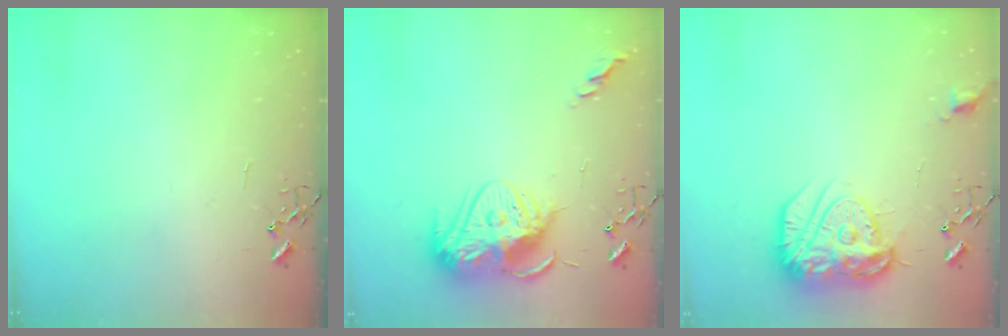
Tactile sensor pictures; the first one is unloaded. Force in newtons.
{"total": 15.6, "press": 15.6, "slide": 1.2}
{"total": 17.7, "press": 17.6, "slide": 1.4}